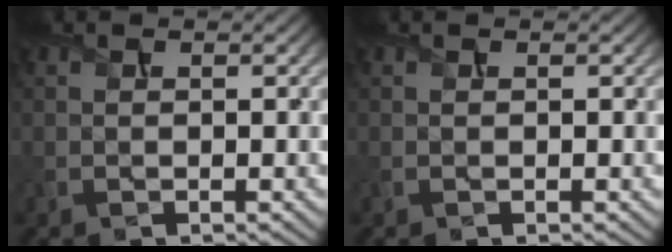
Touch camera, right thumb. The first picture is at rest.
{"total": 0.0}